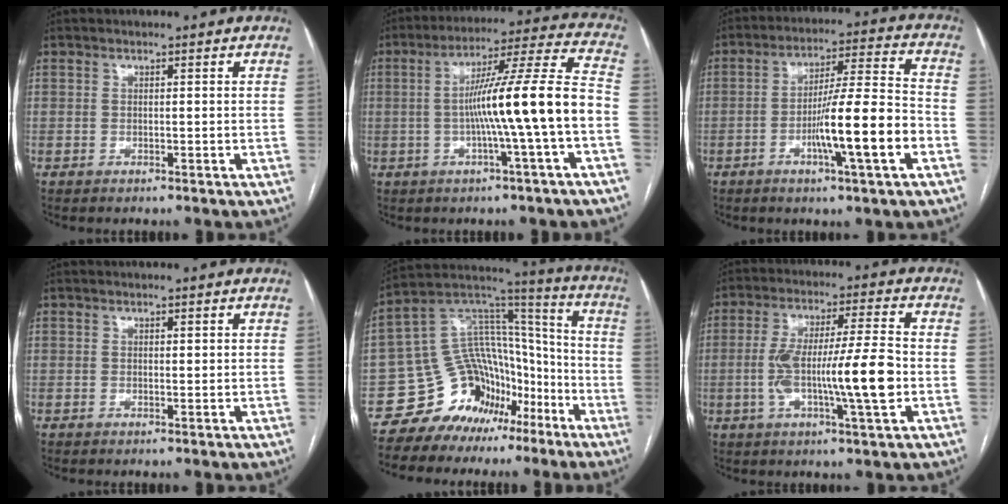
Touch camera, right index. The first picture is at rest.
{"total": 14.6, "force": [-2.7, -1.5, 14.3], "torque": [-0.224, 0.017, -0.048]}
{"total": 13.2, "force": [-4.4, -0.1, 12.4], "torque": [-0.206, 0.002, -0.073]}
{"total": 0.6, "force": [0.3, 0.2, 0.5], "torque": [-0.007, -0.001, 0.004]}
{"total": 15.3, "force": [-9.4, 10.9, 5.0], "torque": [-0.085, 0.098, -0.151]}
{"total": 13.1, "force": [-2.2, 0.7, 12.9], "torque": [-0.234, 0.006, -0.038]}